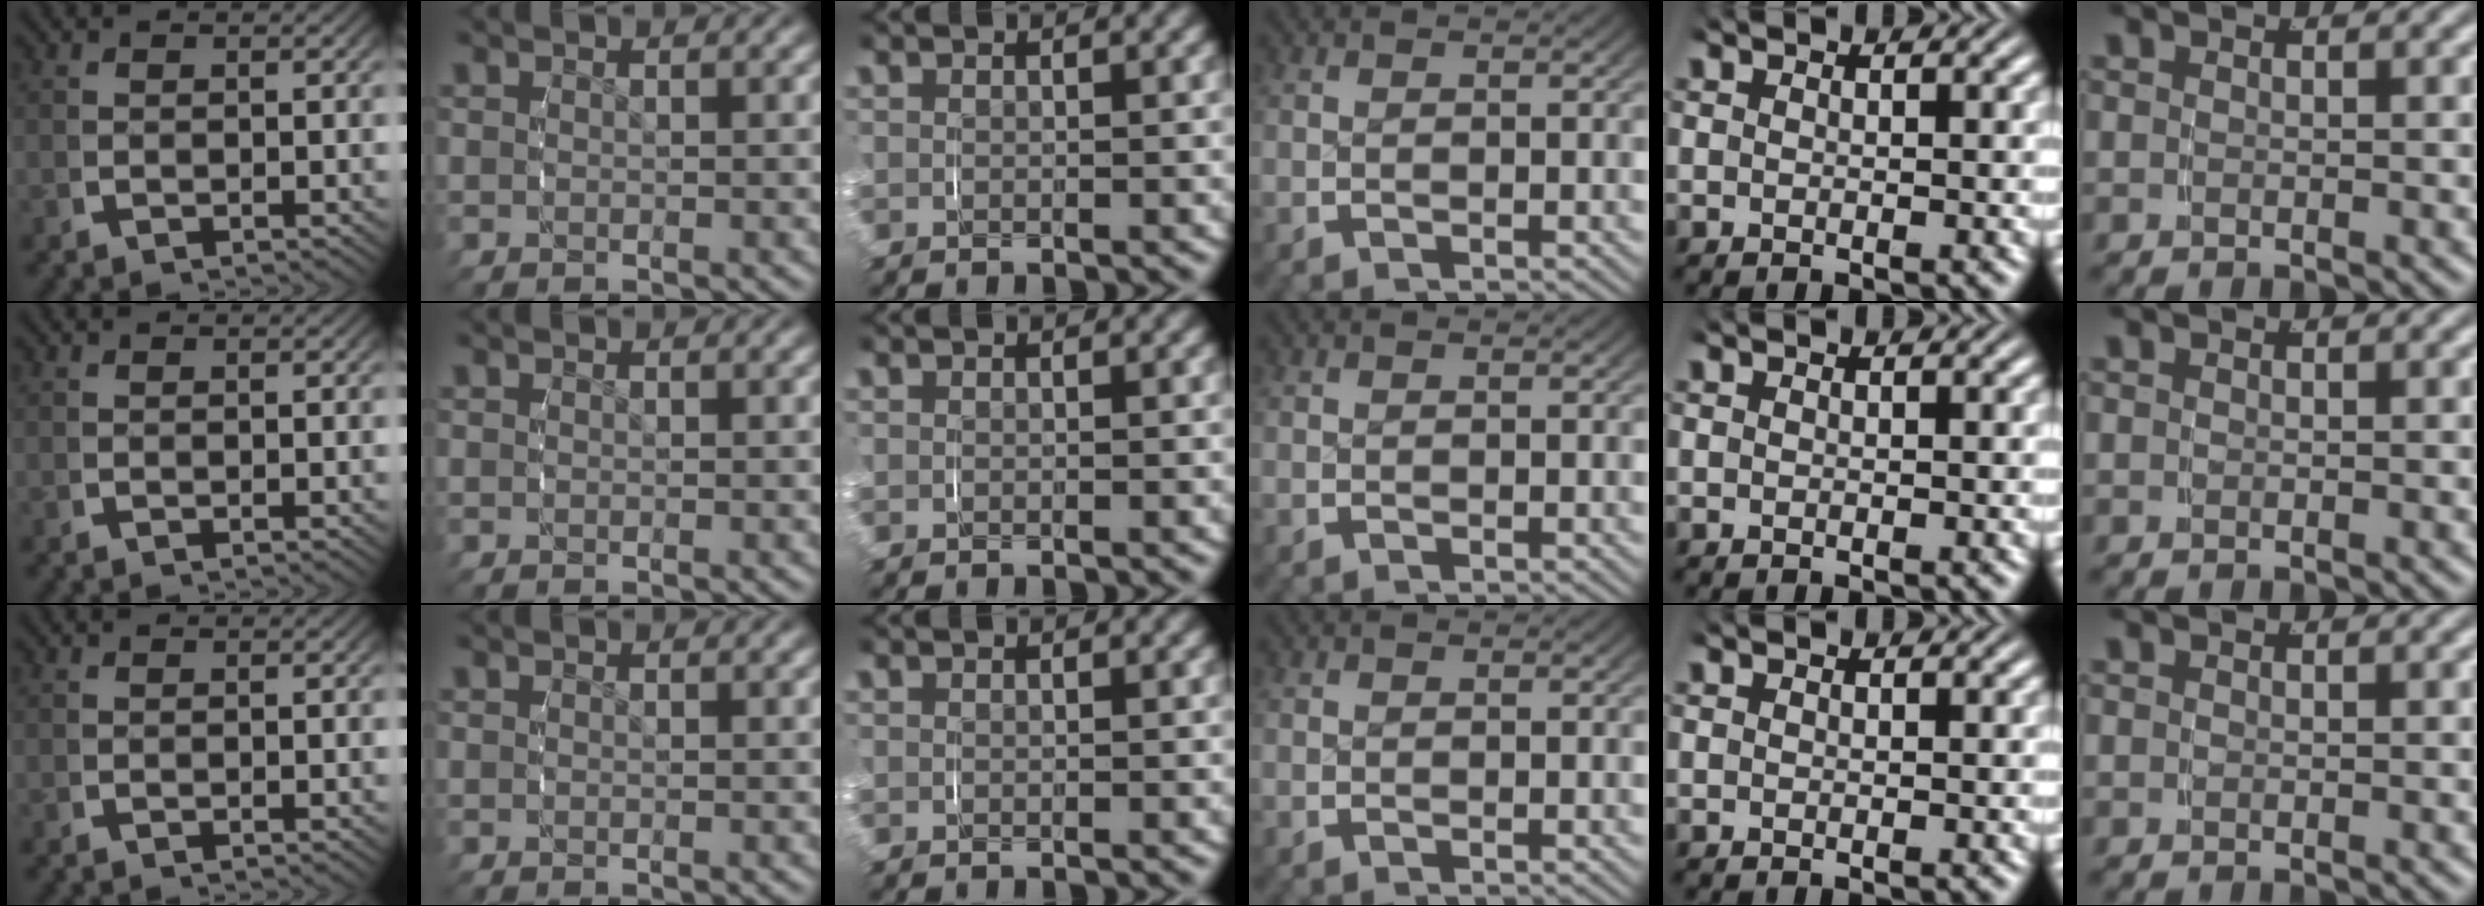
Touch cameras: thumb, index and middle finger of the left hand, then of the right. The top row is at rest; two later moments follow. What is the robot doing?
{"motion": "grasp_and_lifting", "object": "paper towel"}